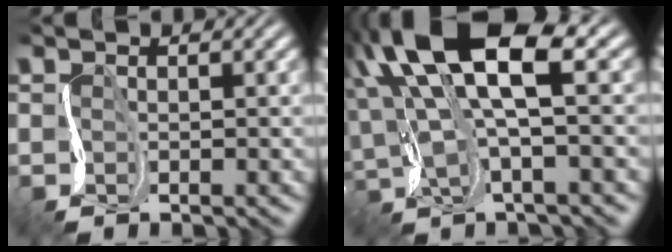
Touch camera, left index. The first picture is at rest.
{"total": 10.6, "force": [5.0, 3.6, 8.7], "torque": [-0.189, 0.023, 0.094]}